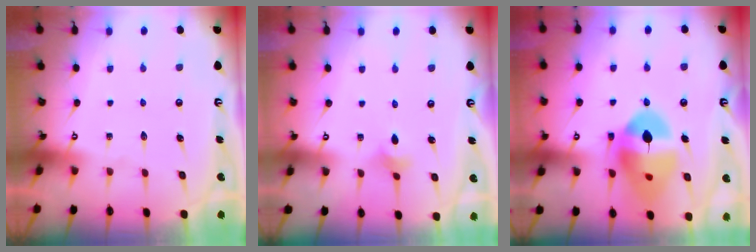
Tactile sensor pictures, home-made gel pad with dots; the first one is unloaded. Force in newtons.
{"total": 2.1, "press": 2.0, "slide": 0.5}
{"total": 16.5, "press": 16.4, "slide": 1.9}